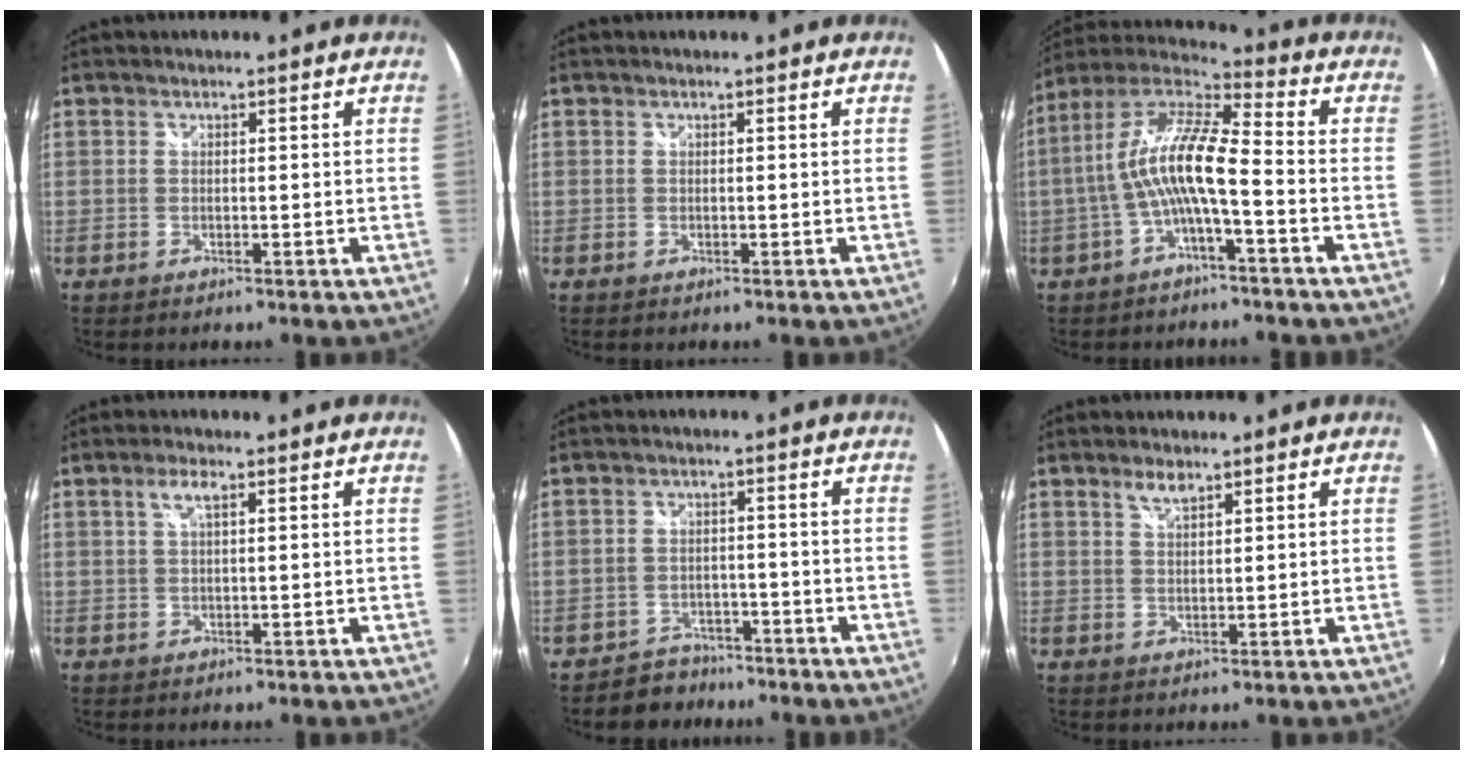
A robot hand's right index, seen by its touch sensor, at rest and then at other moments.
{"total": 0.0}
{"total": 12.2, "force": [-2.6, 2.0, 11.8], "torque": [-0.234, 0.015, -0.050]}
{"total": 2.6, "force": [1.0, 0.6, 2.3], "torque": [-0.043, 0.006, 0.017]}
{"total": 5.3, "force": [-4.1, 3.4, -0.3], "torque": [-0.007, 0.019, -0.066]}
{"total": 2.4, "force": [1.8, 0.8, 1.5], "torque": [-0.025, 0.004, 0.032]}